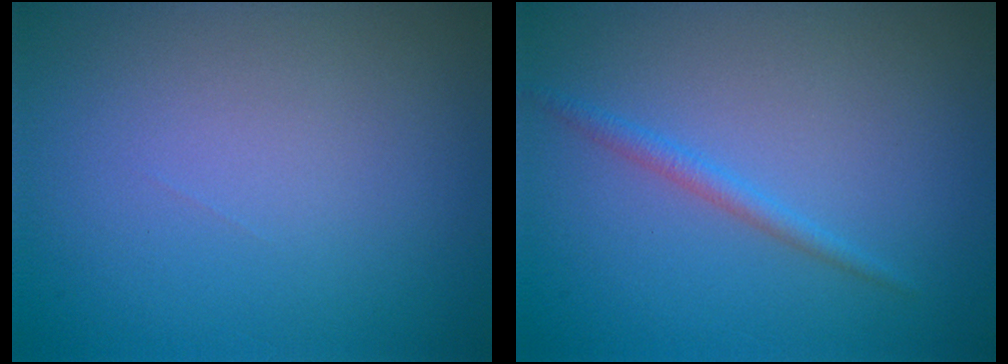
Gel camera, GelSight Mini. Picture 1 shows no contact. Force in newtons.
{"total": 1.3, "press": 1.3, "slide": 0.1}